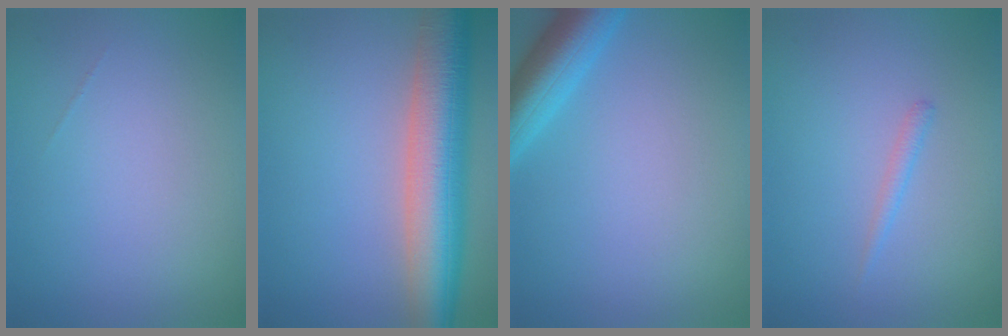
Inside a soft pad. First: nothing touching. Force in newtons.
{"total": 9.3, "press": 9.3, "slide": 0.4}
{"total": 4.9, "press": 4.9, "slide": 0.3}
{"total": 0.8, "press": 0.8, "slide": 0.1}